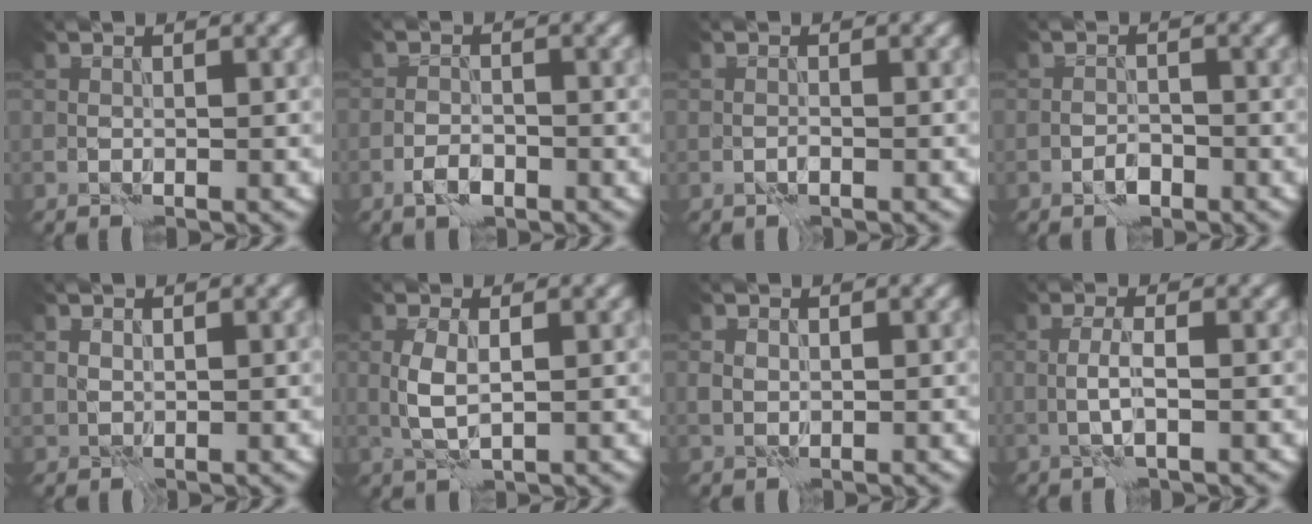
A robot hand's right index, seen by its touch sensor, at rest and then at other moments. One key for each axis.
{"total": 2.0, "fx": -1.3, "fy": 0.9, "fz": 1.1, "tx": -0.018, "ty": 0.004, "tz": -0.027}
{"total": 0.7, "fx": -0.5, "fy": 0.2, "fz": 0.4, "tx": -0.008, "ty": 0.004, "tz": -0.011}
{"total": 1.6, "fx": -1.2, "fy": 0.8, "fz": 0.7, "tx": -0.007, "ty": 0.006, "tz": -0.022}
{"total": 0.5, "fx": 0.2, "fy": 0.5, "fz": 0.1, "tx": -0.001, "ty": -0.001, "tz": 0.004}
{"total": 2.6, "fx": 0.2, "fy": 1.1, "fz": 2.3, "tx": -0.057, "ty": -0.001, "tz": 0.008}
{"total": 0.8, "fx": 0.0, "fy": 0.7, "fz": 0.3, "tx": -0.007, "ty": 0.001, "tz": -0.001}
{"total": 1.8, "fx": -0.5, "fy": 0.1, "fz": 1.7, "tx": -0.036, "ty": 0.005, "tz": -0.013}